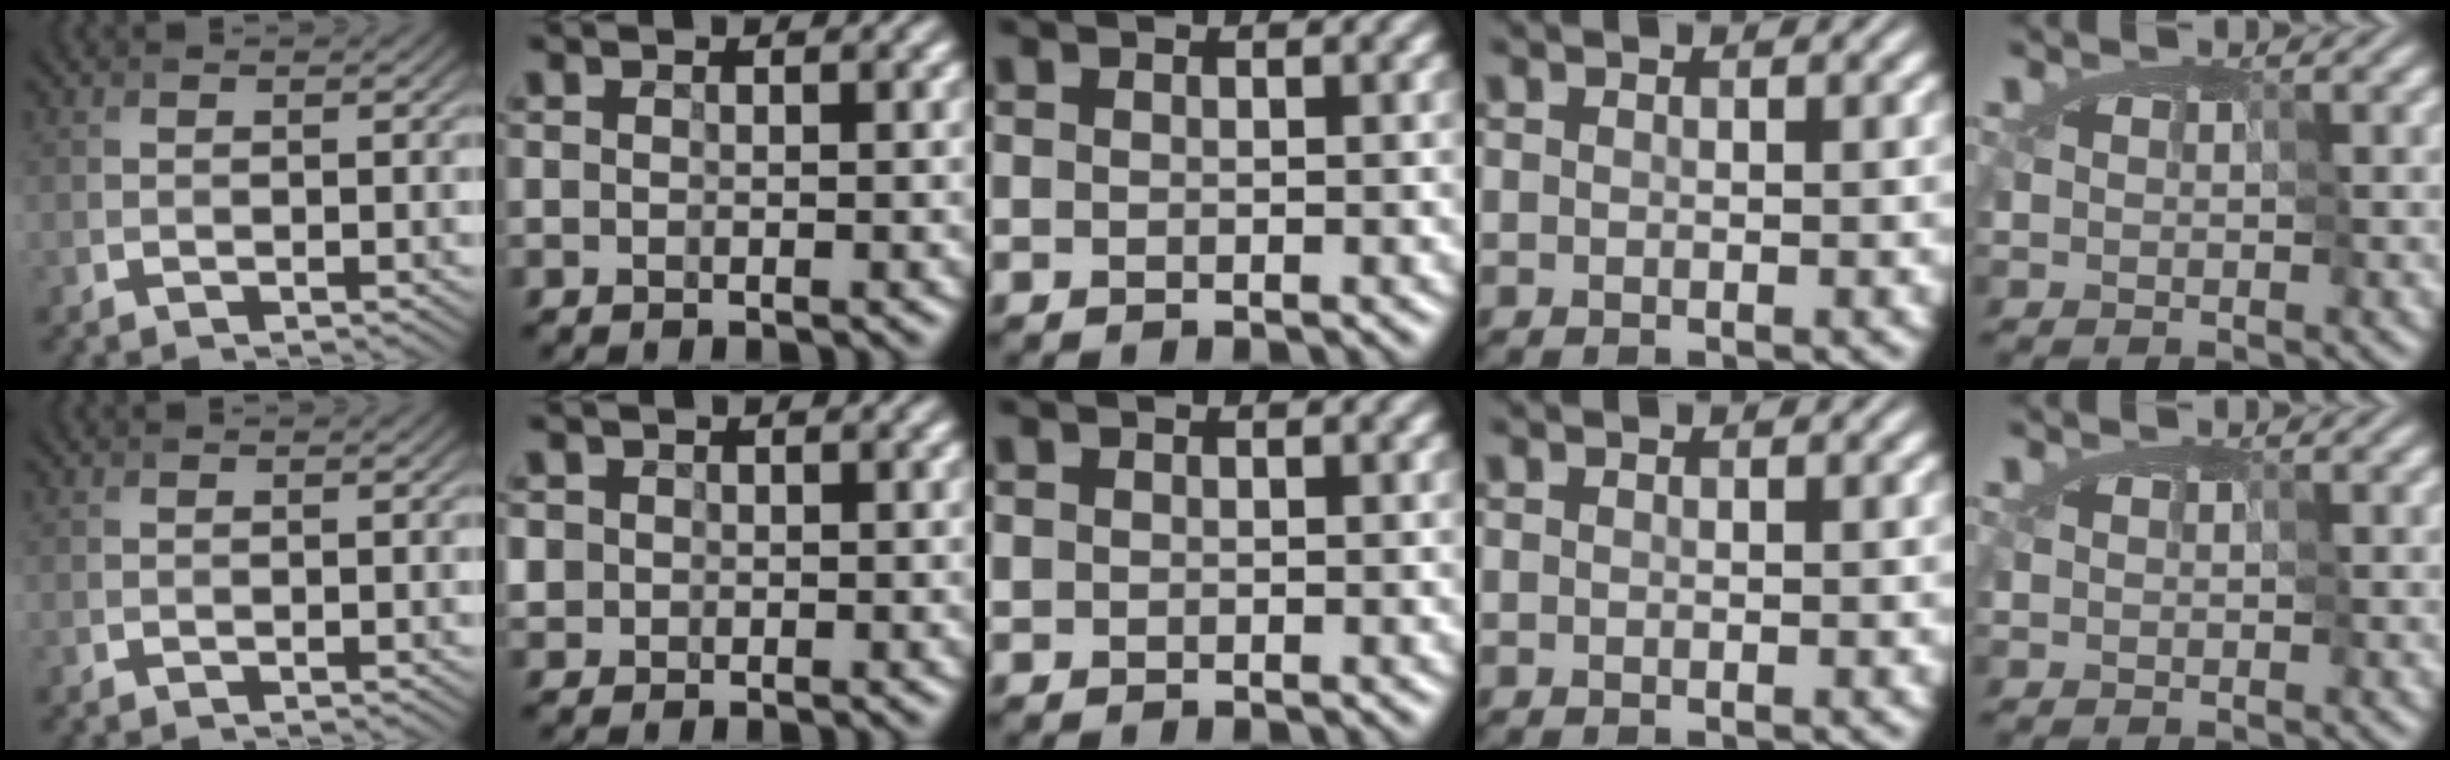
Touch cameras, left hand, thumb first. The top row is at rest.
{"index": {"total": 3.6, "force": [0.2, 3.4, 1.0], "torque": [-0.042, 0.029, -0.004]}}